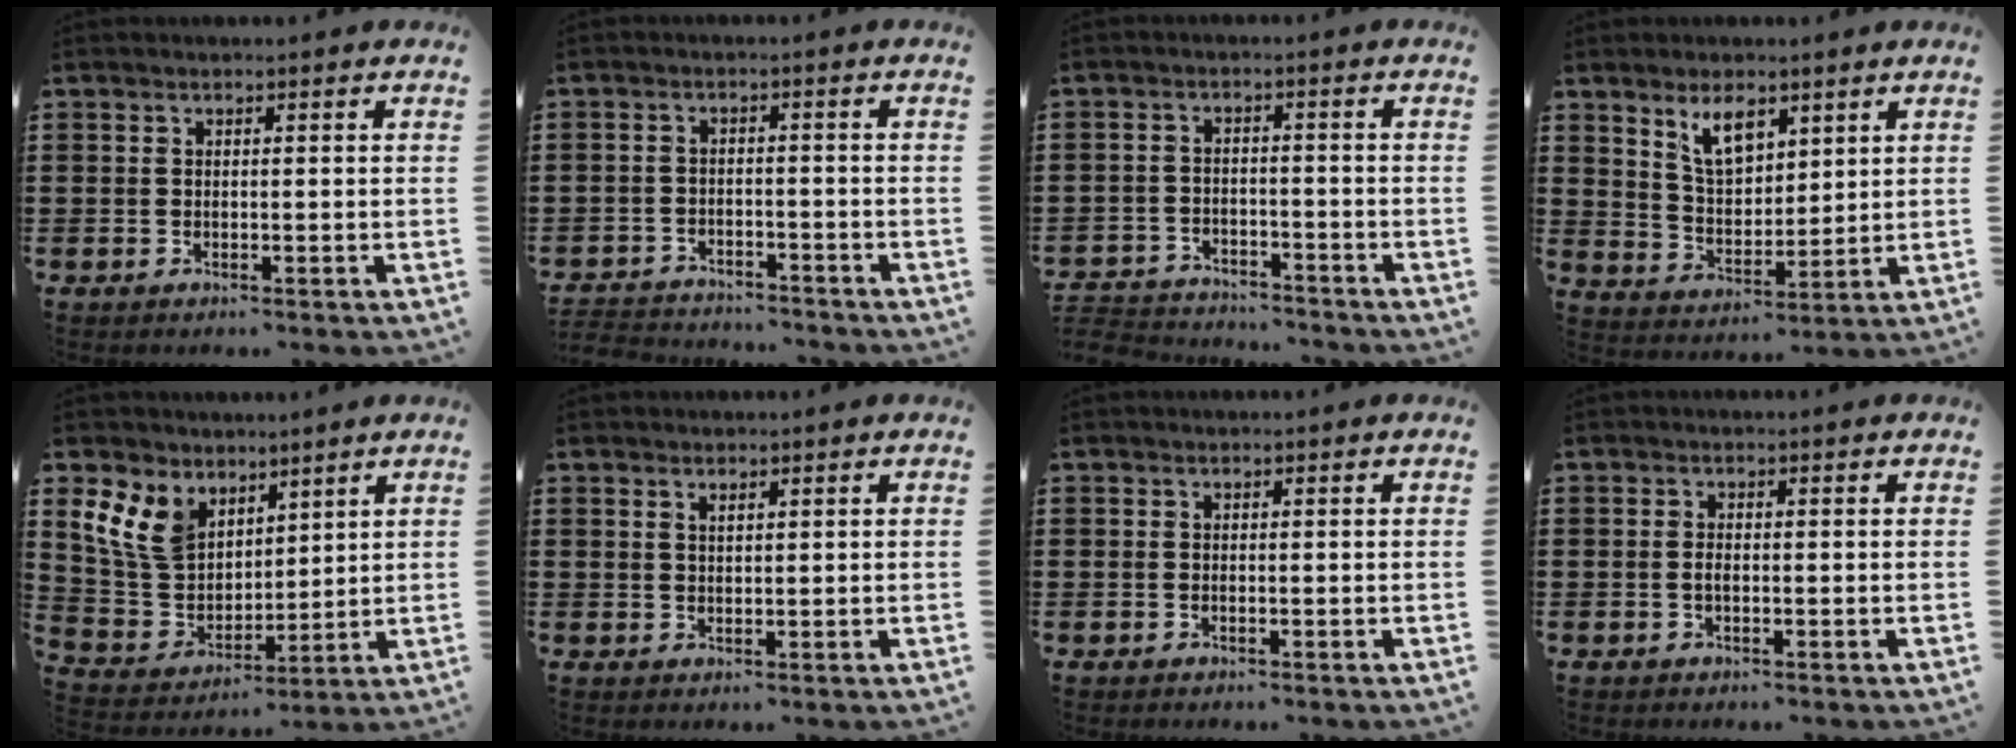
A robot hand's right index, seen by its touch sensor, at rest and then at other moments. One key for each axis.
{"total": 2.8, "fx": -2.8, "fy": 0.4, "fz": -0.3, "tx": -0.005, "ty": -0.001, "tz": -0.062}
{"total": 3.7, "fx": -3.6, "fy": 0.6, "fz": -0.1, "tx": -0.012, "ty": -0.002, "tz": -0.080}
{"total": 6.7, "fx": 4.1, "fy": 3.4, "fz": 4.0, "tx": -0.077, "ty": -0.001, "tz": 0.072}
{"total": 9.0, "fx": 4.9, "fy": 6.7, "fz": 3.3, "tx": -0.110, "ty": -0.011, "tz": 0.098}
{"total": 1.0, "fx": 0.8, "fy": 0.3, "fz": 0.5, "tx": -0.010, "ty": 0.001, "tz": 0.015}
{"total": 0.0}
{"total": 1.0, "fx": -0.2, "fy": 0.5, "fz": 0.9, "tx": -0.018, "ty": 0.000, "tz": -0.004}